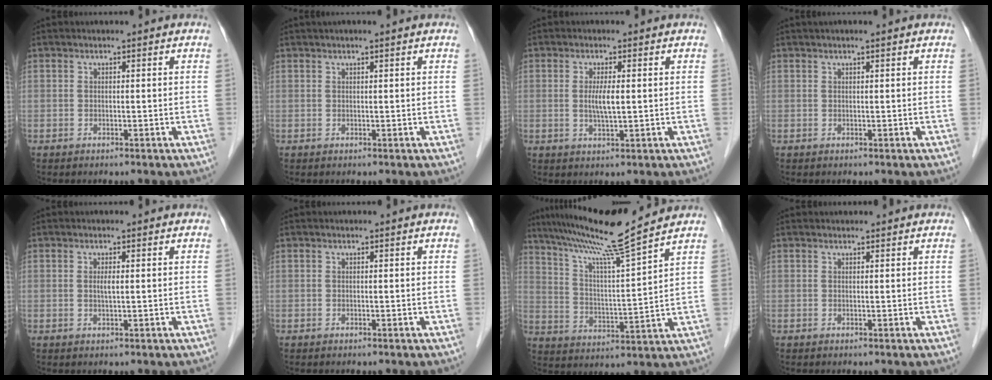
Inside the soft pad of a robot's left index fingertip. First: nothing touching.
{"total": 1.6, "force": [1.1, -0.1, 1.1], "torque": [-0.013, 0.013, 0.019]}
{"total": 3.2, "force": [0.1, 0.3, 3.1], "torque": [-0.062, -0.007, 0.003]}
{"total": 1.4, "force": [1.0, -0.1, 1.0], "torque": [-0.012, 0.012, 0.017]}
{"total": 1.2, "force": [0.1, 0.0, 1.2], "torque": [-0.026, -0.004, 0.002]}
{"total": 0.0}
{"total": 14.0, "force": [12.1, -2.2, 6.8], "torque": [-0.124, -0.006, 0.203]}
{"total": 0.9, "force": [0.9, 0.1, 0.1], "torque": [-0.008, 0.009, 0.015]}